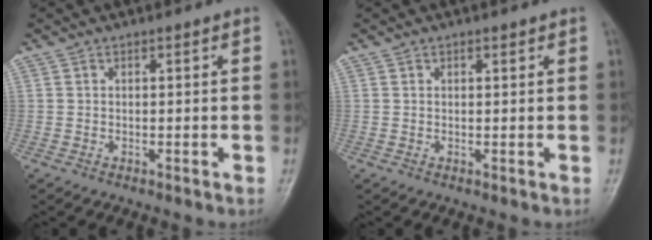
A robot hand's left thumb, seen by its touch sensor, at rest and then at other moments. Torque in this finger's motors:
{"motor_torque": [-0.13, 0.13, -0.23, -0.18, -0.09]}